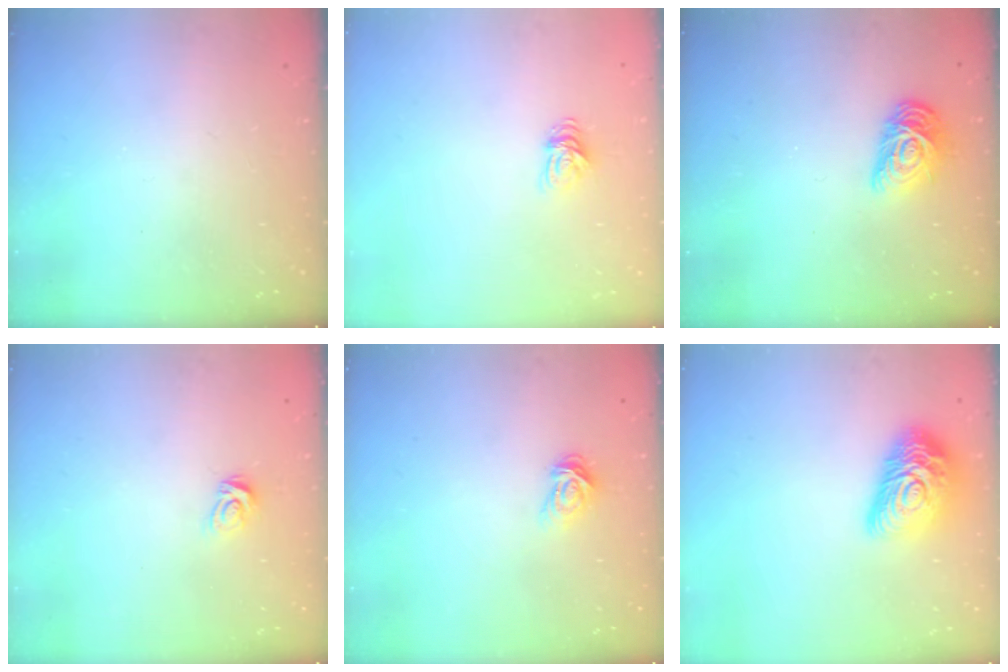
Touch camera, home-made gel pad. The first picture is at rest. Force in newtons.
{"total": 6.3, "press": 6.3, "slide": 0.6}
{"total": 10.6, "press": 10.6, "slide": 0.5}
{"total": 4.5, "press": 4.5, "slide": 0.2}
{"total": 4.9, "press": 4.9, "slide": 0.7}
{"total": 15.6, "press": 15.6, "slide": 0.7}